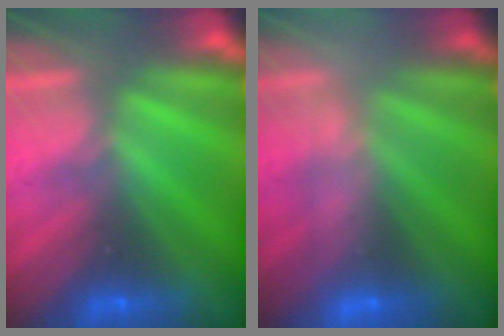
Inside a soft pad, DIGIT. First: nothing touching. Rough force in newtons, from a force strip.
{"total": 2.5}